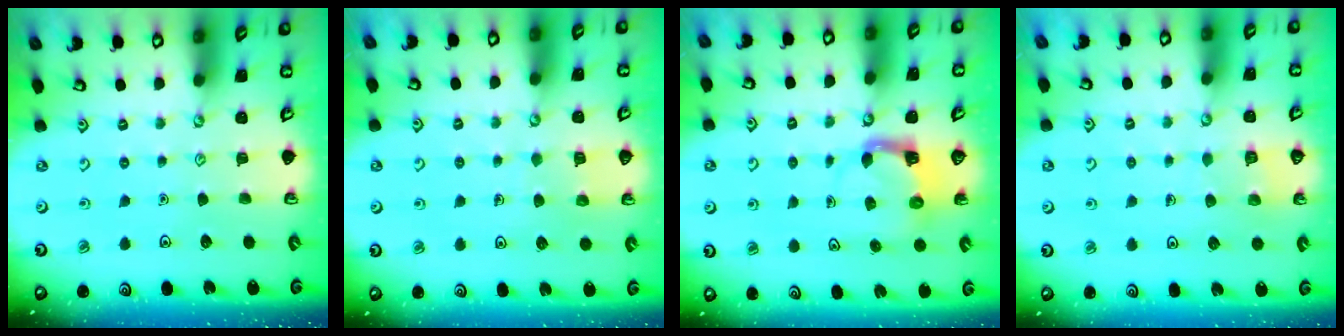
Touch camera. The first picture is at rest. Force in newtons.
{"total": 4.4, "press": 4.4, "slide": 0.3}
{"total": 4.0, "press": 3.9, "slide": 0.6}
{"total": 2.5, "press": 2.5, "slide": 0.1}